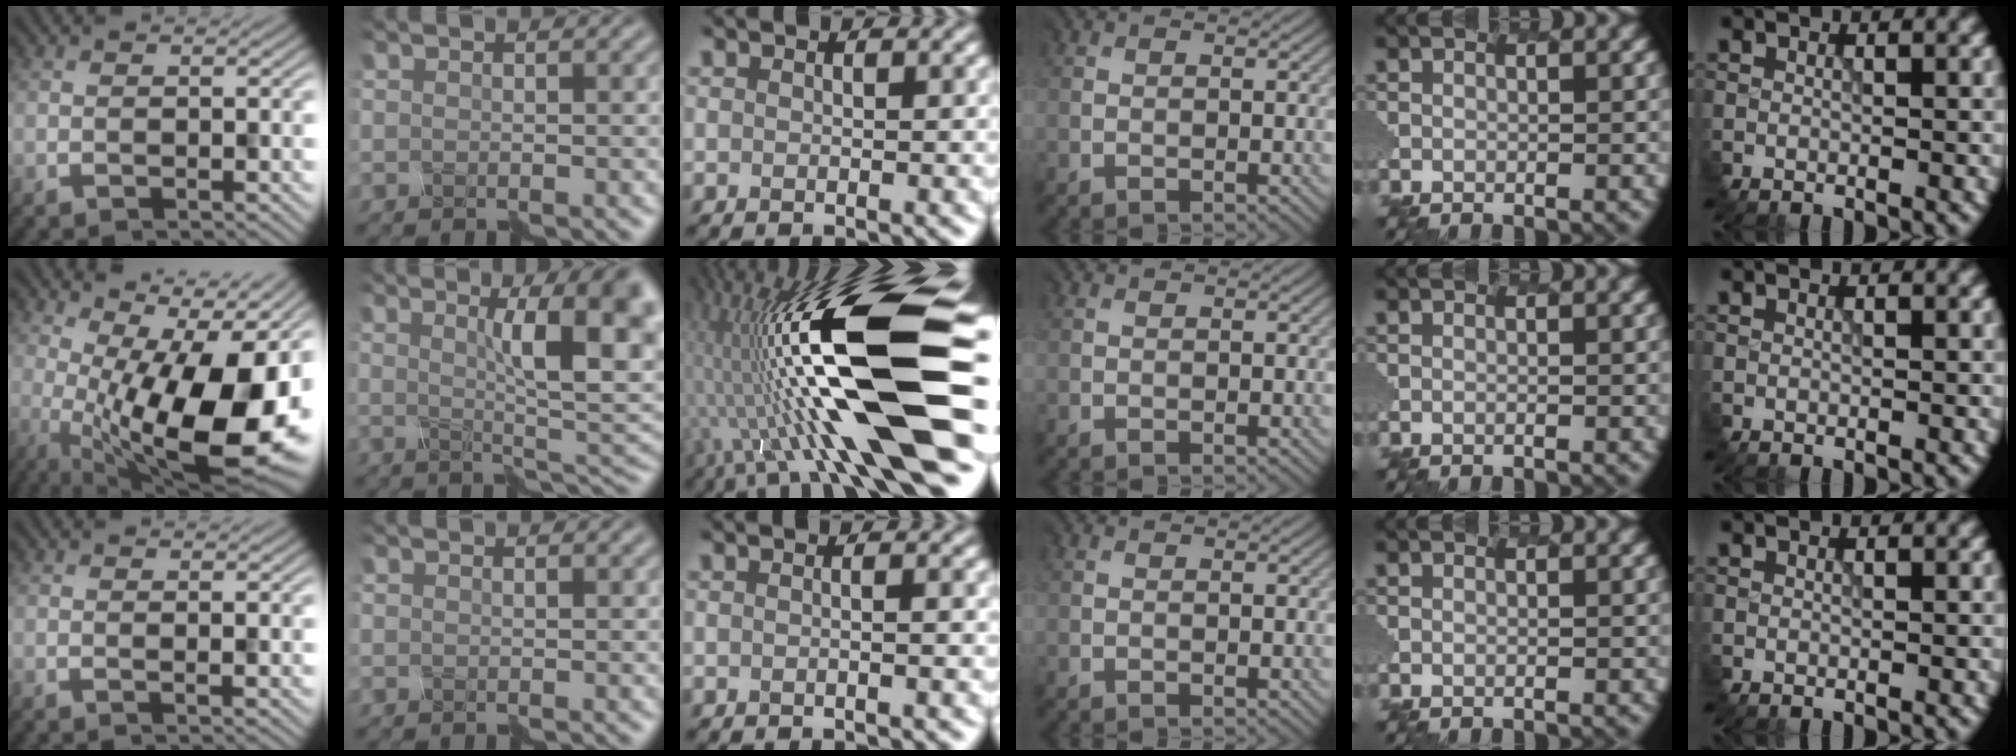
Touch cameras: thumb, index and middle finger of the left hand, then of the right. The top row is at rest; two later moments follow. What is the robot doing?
{"motion": "disassemble", "object": "hinged jar"}